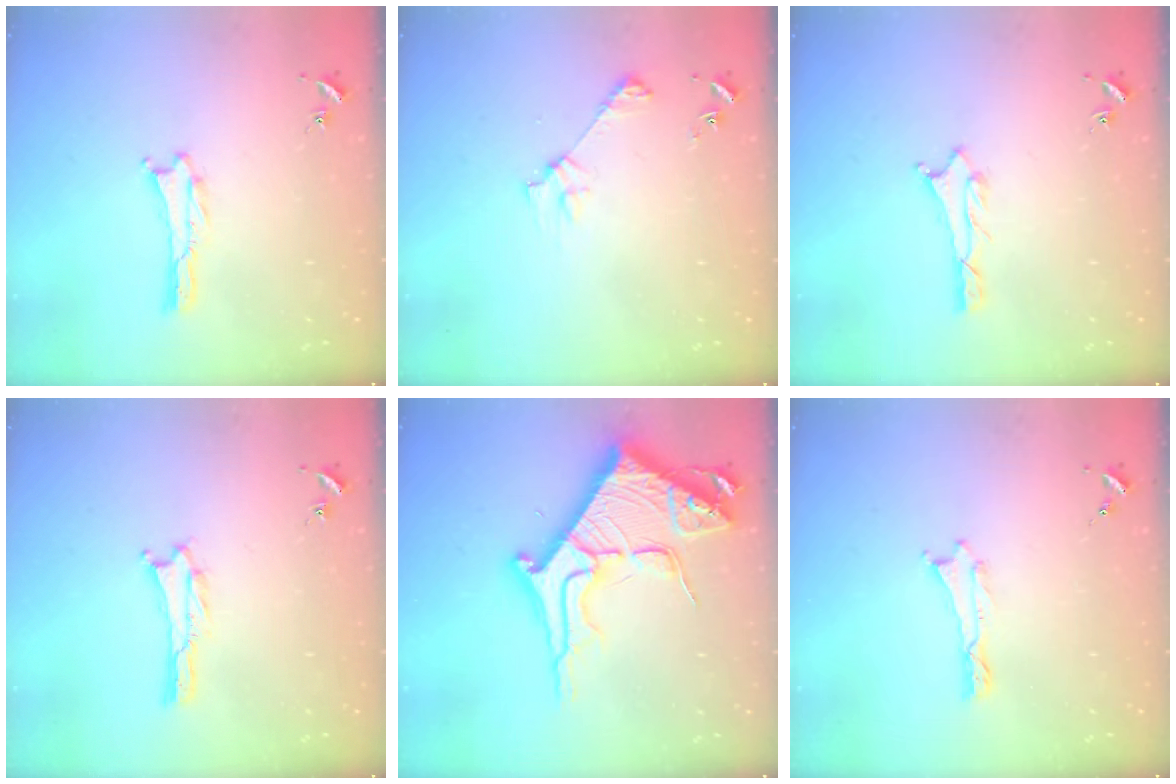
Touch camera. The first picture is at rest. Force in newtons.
{"total": 3.6, "press": 3.6, "slide": 0.3}
{"total": 0.7, "press": 0.7, "slide": 0.2}
{"total": 0.0}
{"total": 13.9, "press": 13.9, "slide": 1.5}
{"total": 0.0}